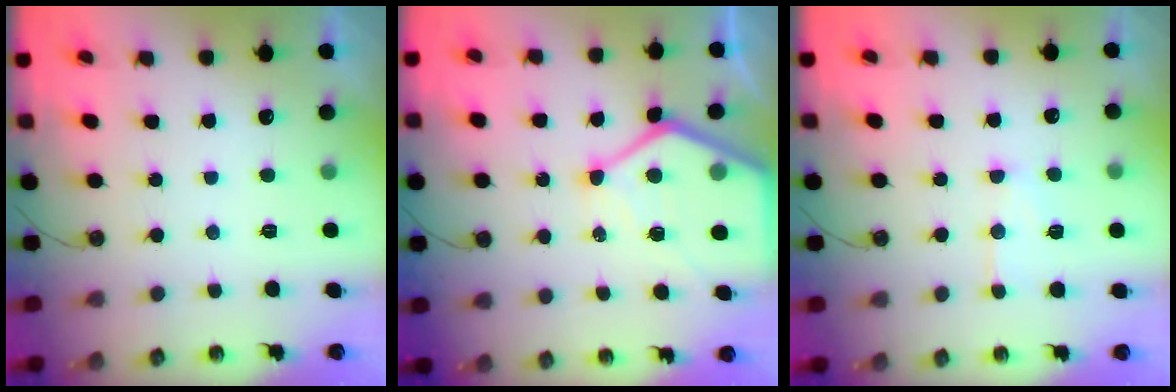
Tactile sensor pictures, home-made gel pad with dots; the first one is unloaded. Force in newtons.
{"total": 15.7, "press": 15.6, "slide": 1.7}
{"total": 8.2, "press": 8.1, "slide": 0.6}